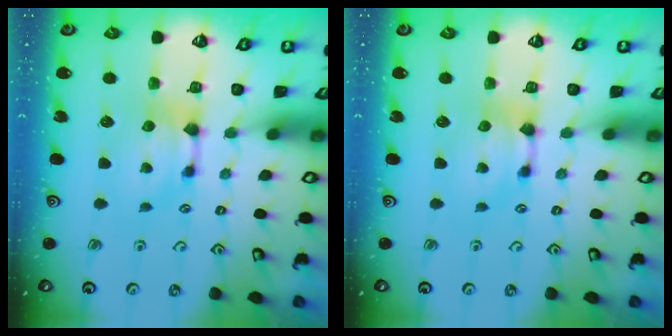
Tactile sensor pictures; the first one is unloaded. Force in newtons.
{"total": 0.0}